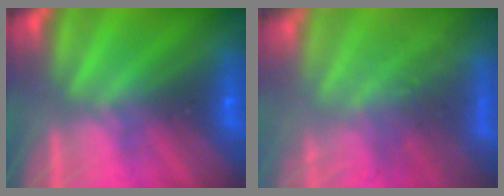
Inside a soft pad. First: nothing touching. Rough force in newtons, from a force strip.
{"total": 11.7}